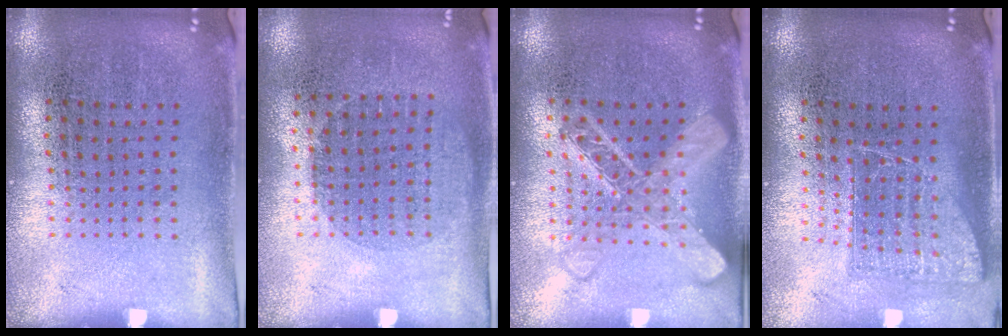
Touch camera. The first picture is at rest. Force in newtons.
{"total": 0.9, "press": 0.8, "slide": 0.4}
{"total": 2.1, "press": 2.1, "slide": 0.3}
{"total": 1.1, "press": 0.9, "slide": 0.6}